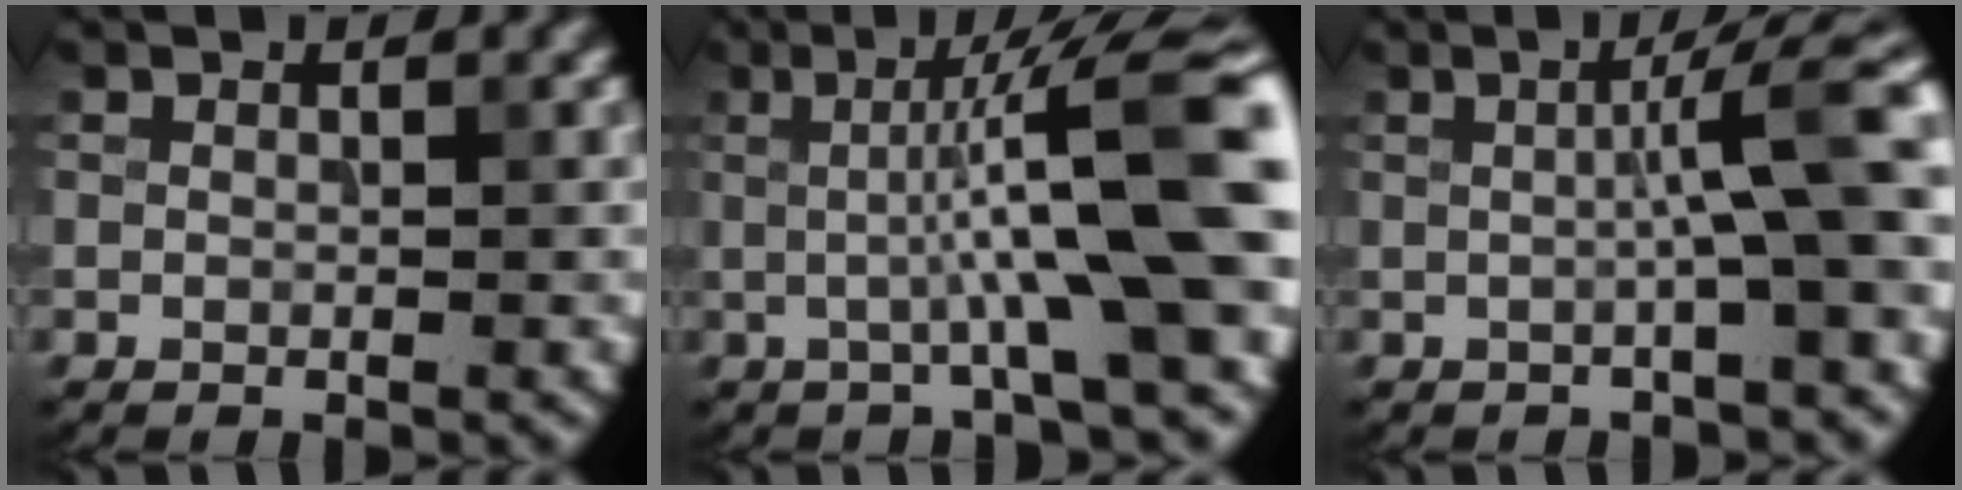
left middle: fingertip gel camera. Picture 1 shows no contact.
{"total": 10.8, "force": [0.1, 1.9, 10.6], "torque": [-0.136, 0.009, -0.005]}
{"total": 6.7, "force": [0.3, 1.0, 6.6], "torque": [-0.095, 0.009, -0.001]}